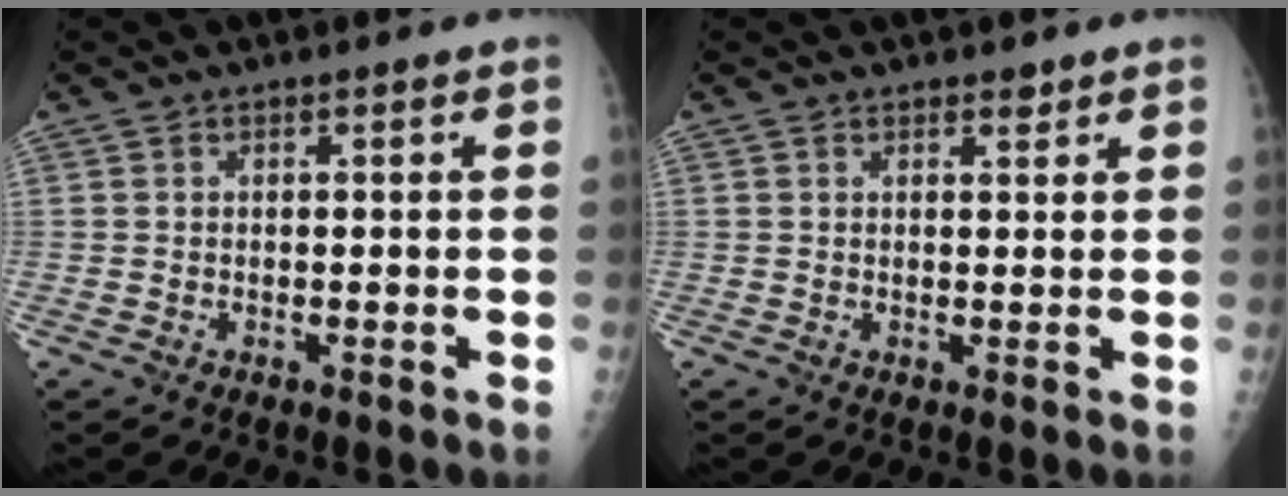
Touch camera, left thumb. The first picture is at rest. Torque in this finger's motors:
{"motor_torque": [-0.12, 0.33, 0.05, -0.02, 0.01]}